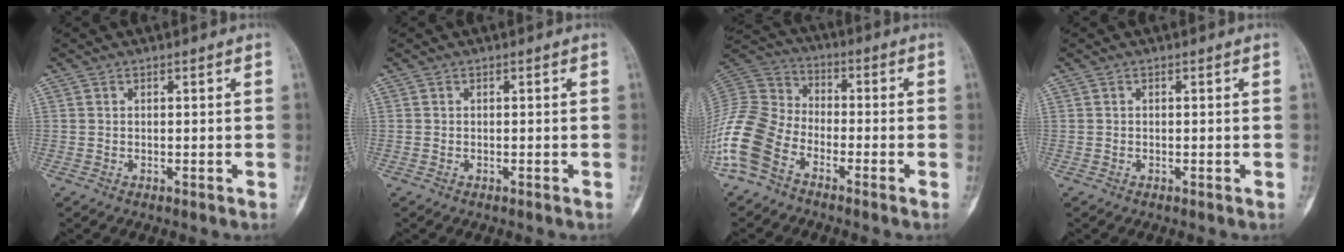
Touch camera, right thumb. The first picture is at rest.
{"total": 0.0}
{"total": 13.9, "force": [-7.6, 8.7, 7.7], "torque": [-0.164, 0.049, -0.163]}
{"total": 0.0}